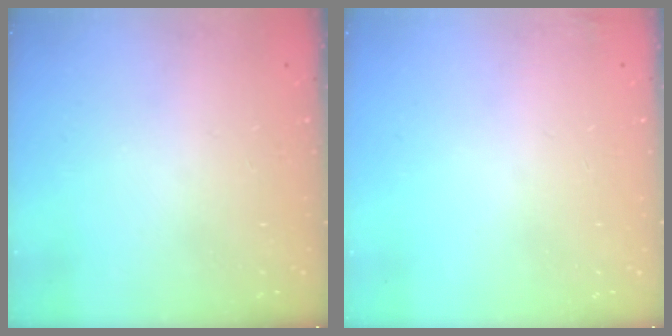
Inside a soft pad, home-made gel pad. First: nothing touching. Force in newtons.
{"total": 2.8, "press": 2.6, "slide": 0.9}